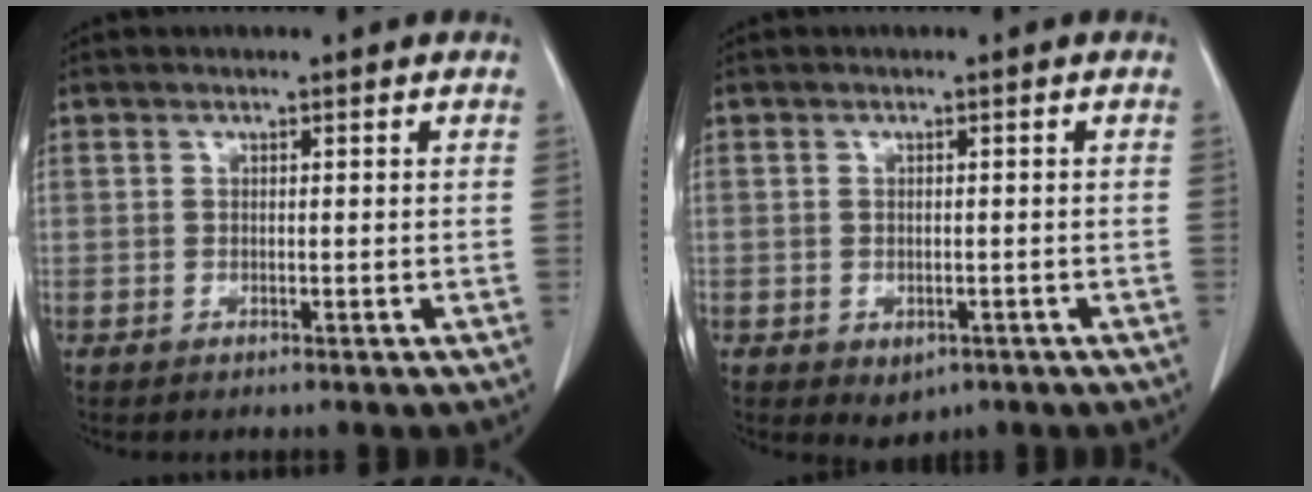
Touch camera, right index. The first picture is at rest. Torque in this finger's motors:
{"motor_torque": [0.68, -0.76, 0.03, 0.00]}